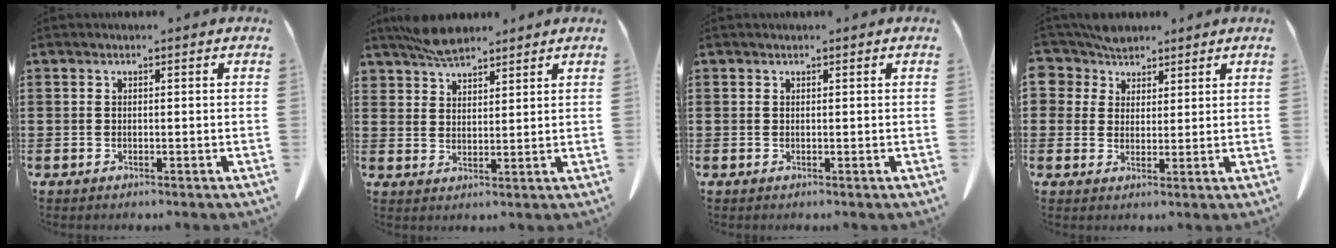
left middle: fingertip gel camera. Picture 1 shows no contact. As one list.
[{"total": 4.6, "force": [4.2, 1.4, 1.1], "torque": [-0.033, -0.007, 0.082]}, {"total": 0.0}, {"total": 4.8, "force": [3.7, 3.0, 0.3], "torque": [-0.031, 0.001, 0.069]}]